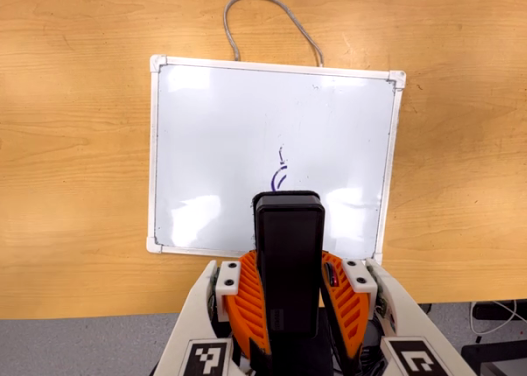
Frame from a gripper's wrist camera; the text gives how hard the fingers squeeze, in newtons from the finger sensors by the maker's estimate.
{"total": 9.4, "left": 7.9, "right": 11.0}